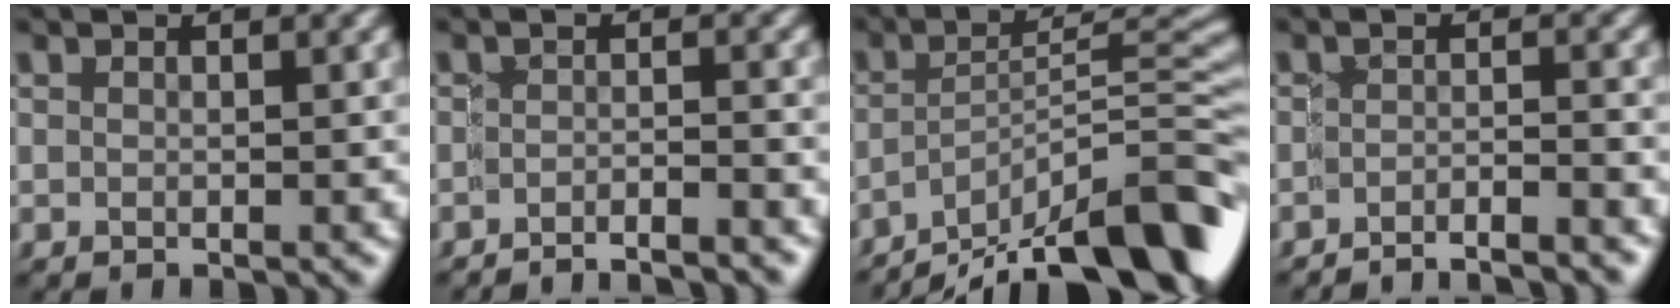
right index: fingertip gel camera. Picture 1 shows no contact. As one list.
[{"total": 4.1, "force": [-4.0, 0.5, 0.3], "torque": [0.009, 0.004, -0.075]}, {"total": 11.7, "force": [-7.0, 4.4, 8.3], "torque": [-0.113, -0.013, -0.104]}, {"total": 4.7, "force": [-4.6, 0.5, 0.5], "torque": [0.009, 0.000, -0.082]}]